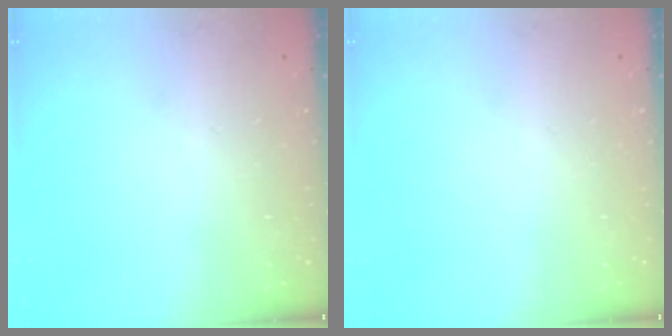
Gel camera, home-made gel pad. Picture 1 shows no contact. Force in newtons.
{"total": 0.0}